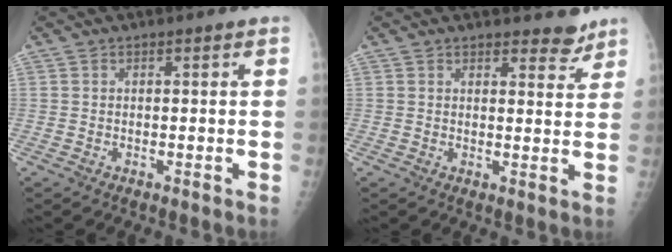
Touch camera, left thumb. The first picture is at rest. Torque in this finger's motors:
{"motor_torque": [-0.28, -0.23, -0.31, 0.02, 0.04]}